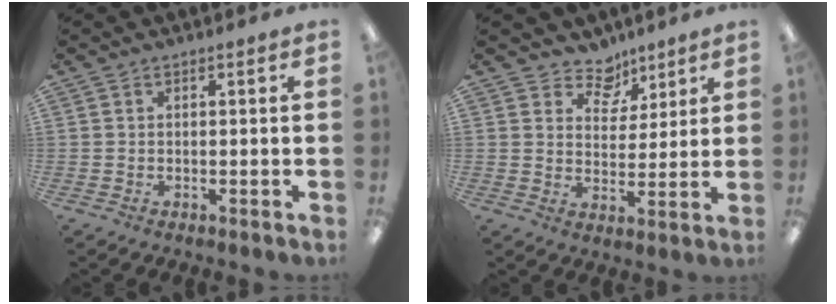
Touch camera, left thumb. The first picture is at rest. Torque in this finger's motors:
{"motor_torque": [-0.06, -0.08, -0.28, -0.29, -0.05]}